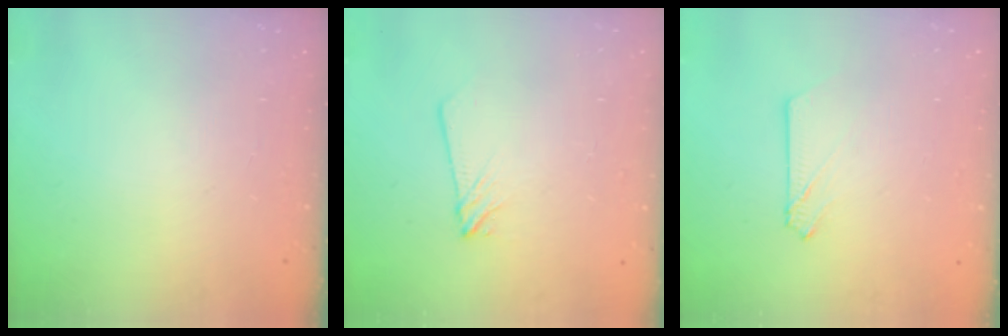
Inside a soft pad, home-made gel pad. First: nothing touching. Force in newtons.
{"total": 3.8, "press": 3.7, "slide": 0.6}
{"total": 2.6, "press": 2.6, "slide": 0.3}